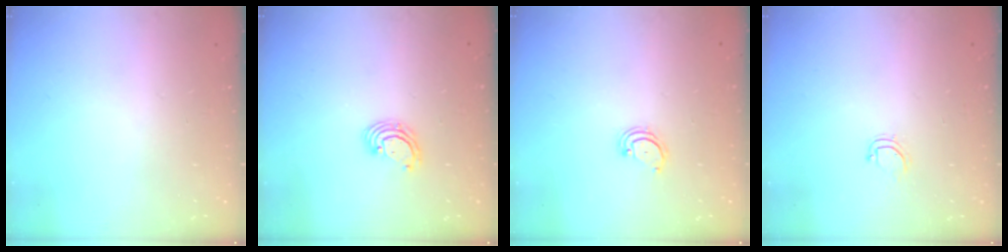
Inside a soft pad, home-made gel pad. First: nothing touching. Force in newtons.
{"total": 3.1, "press": 3.1, "slide": 0.1}
{"total": 2.9, "press": 2.9, "slide": 0.3}
{"total": 4.6, "press": 4.6, "slide": 0.4}